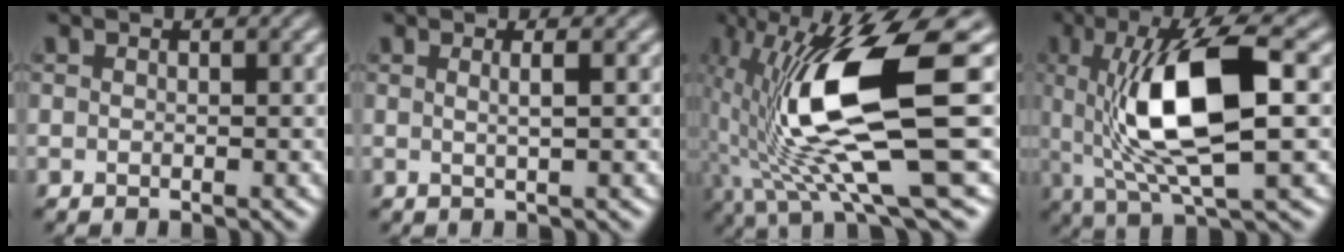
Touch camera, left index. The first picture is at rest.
{"total": 1.4, "force": [0.4, 0.2, 1.3], "torque": [-0.015, 0.008, 0.002]}
{"total": 13.1, "force": [1.1, 3.5, 12.6], "torque": [-0.240, -0.009, 0.027]}
{"total": 10.0, "force": [1.2, 2.9, 9.5], "torque": [-0.164, 0.004, 0.026]}